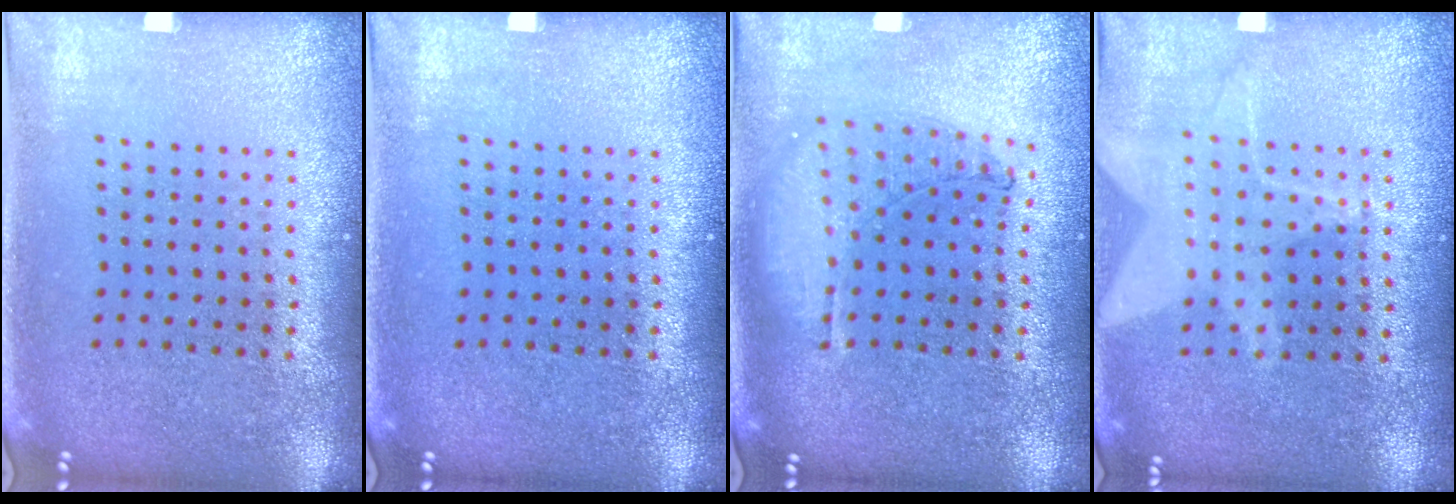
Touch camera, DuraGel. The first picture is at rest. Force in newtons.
{"total": 0.0}
{"total": 0.9, "press": 0.9, "slide": 0.3}
{"total": 1.3, "press": 1.2, "slide": 0.3}